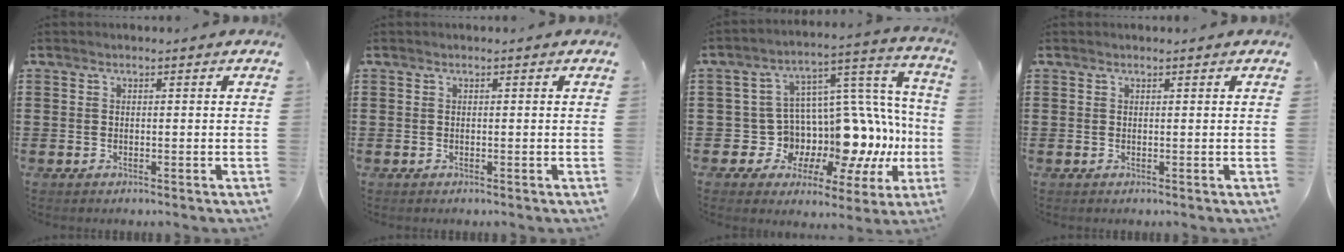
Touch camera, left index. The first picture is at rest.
{"total": 0.0}
{"total": 8.3, "force": [-0.9, 7.1, 4.2], "torque": [-0.077, -0.061, -0.008]}
{"total": 0.0}